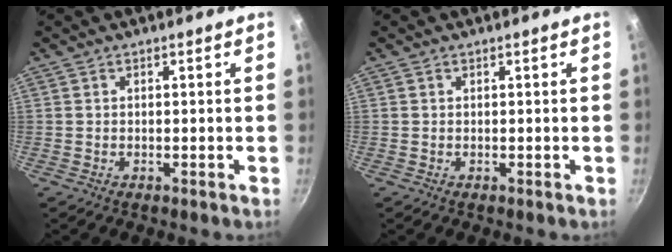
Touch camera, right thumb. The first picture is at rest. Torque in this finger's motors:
{"motor_torque": [0.44, 0.39, -0.22, 0.24, 0.06]}